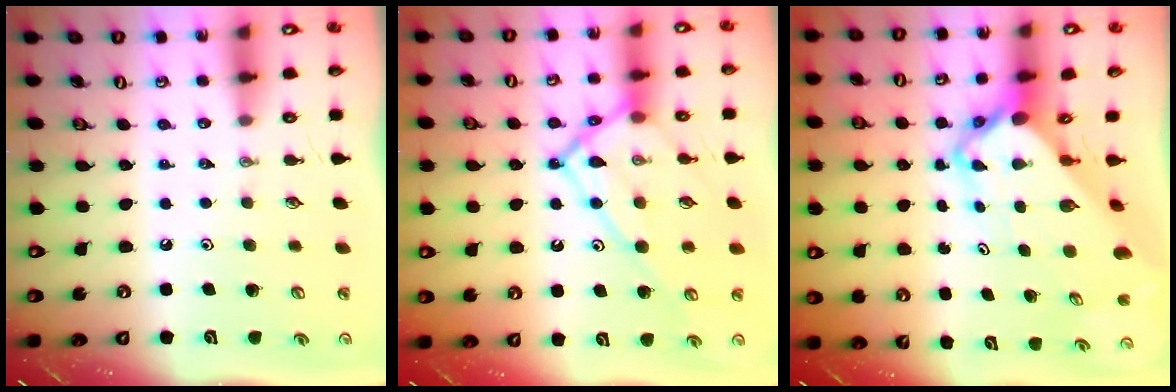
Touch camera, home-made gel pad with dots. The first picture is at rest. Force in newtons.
{"total": 15.7, "press": 15.6, "slide": 1.5}
{"total": 5.6, "press": 5.6, "slide": 0.5}